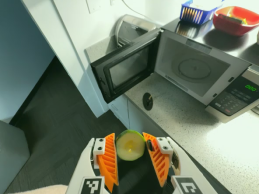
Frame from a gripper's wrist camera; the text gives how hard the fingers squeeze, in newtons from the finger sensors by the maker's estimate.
{"total": 10.1, "left": 10.2, "right": 9.9}